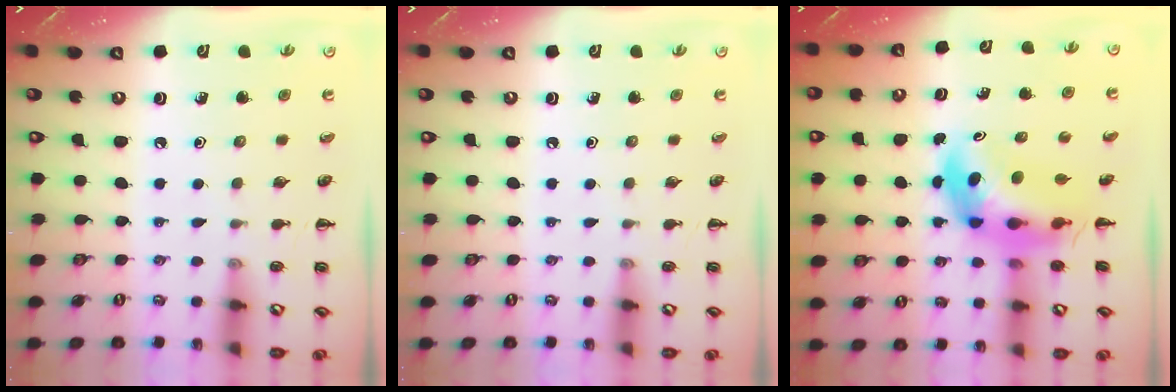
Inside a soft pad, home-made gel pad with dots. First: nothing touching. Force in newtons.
{"total": 0.0}
{"total": 6.6, "press": 6.2, "slide": 2.2}